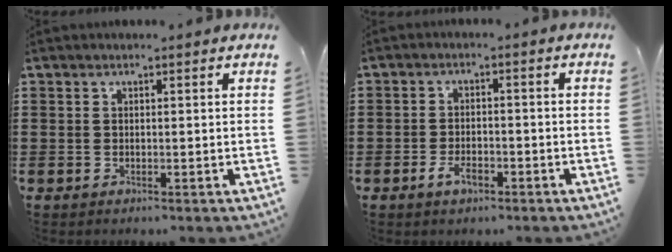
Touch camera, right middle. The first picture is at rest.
{"total": 3.1, "force": [-2.0, 1.6, 1.7], "torque": [-0.040, 0.000, -0.039]}